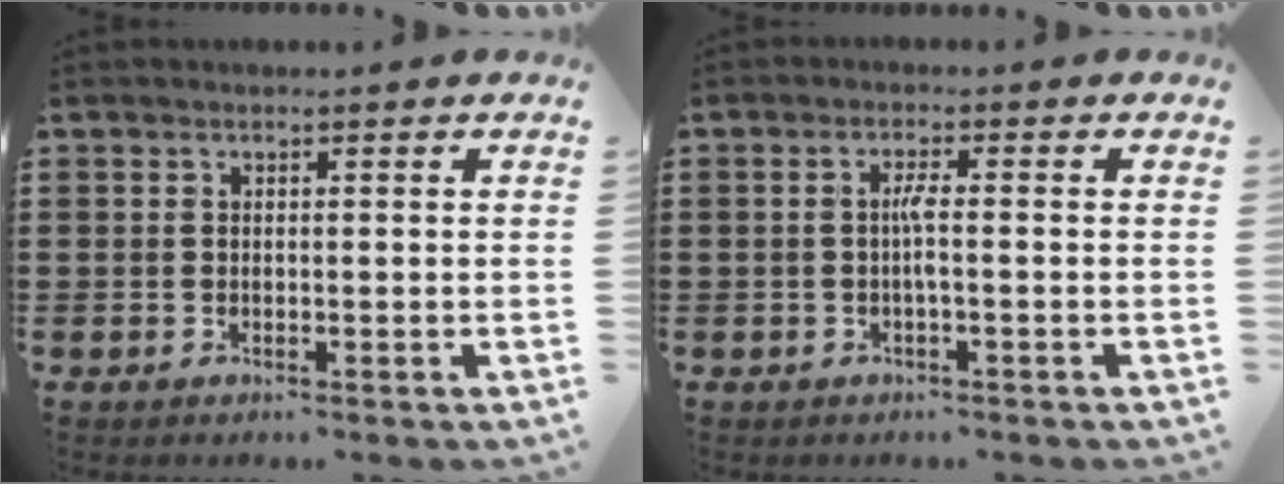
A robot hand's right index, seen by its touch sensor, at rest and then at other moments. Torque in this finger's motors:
{"motor_torque": [0.57, -0.34, 0.20, 0.07]}